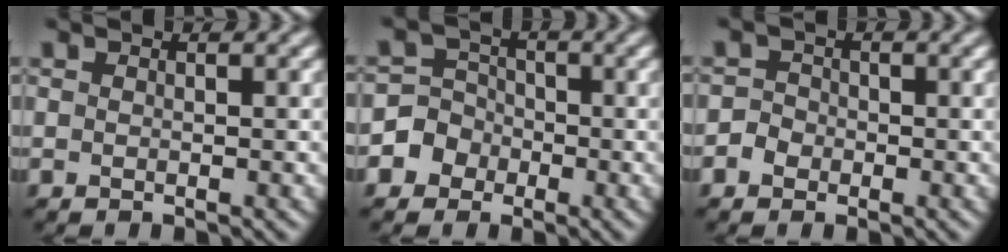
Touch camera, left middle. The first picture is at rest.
{"total": 3.5, "force": [-1.5, 3.2, 0.0], "torque": [0.024, 0.012, -0.042]}
{"total": 1.3, "force": [-0.7, 1.1, 0.1], "torque": [0.001, 0.010, -0.018]}